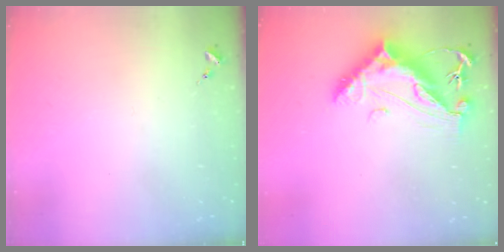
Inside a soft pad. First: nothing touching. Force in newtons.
{"total": 13.0, "press": 12.9, "slide": 1.6}